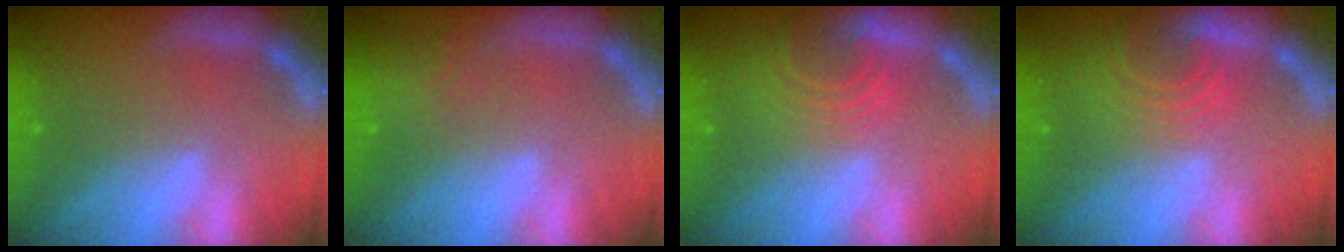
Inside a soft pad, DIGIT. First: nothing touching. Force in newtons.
{"total": 3.5}
{"total": 7.0}
{"total": 7.0}